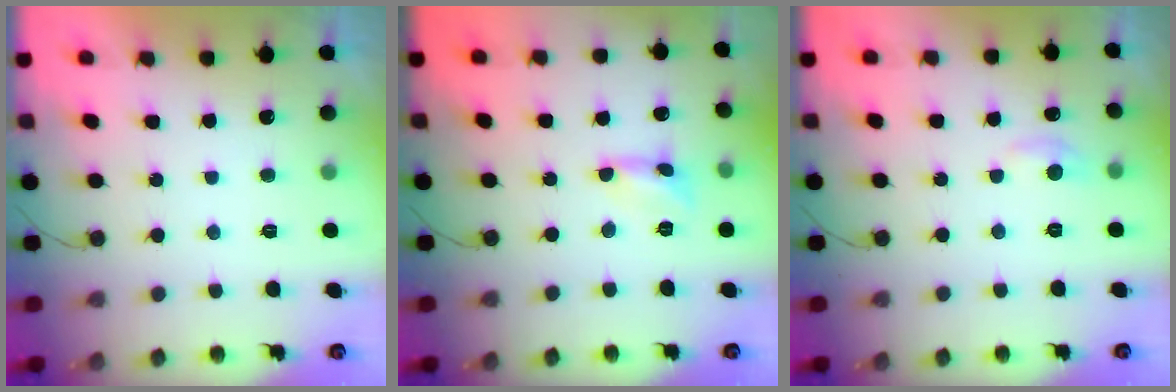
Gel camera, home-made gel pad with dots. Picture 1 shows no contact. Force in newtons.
{"total": 1.6, "press": 1.6, "slide": 0.1}
{"total": 6.5, "press": 6.4, "slide": 0.9}